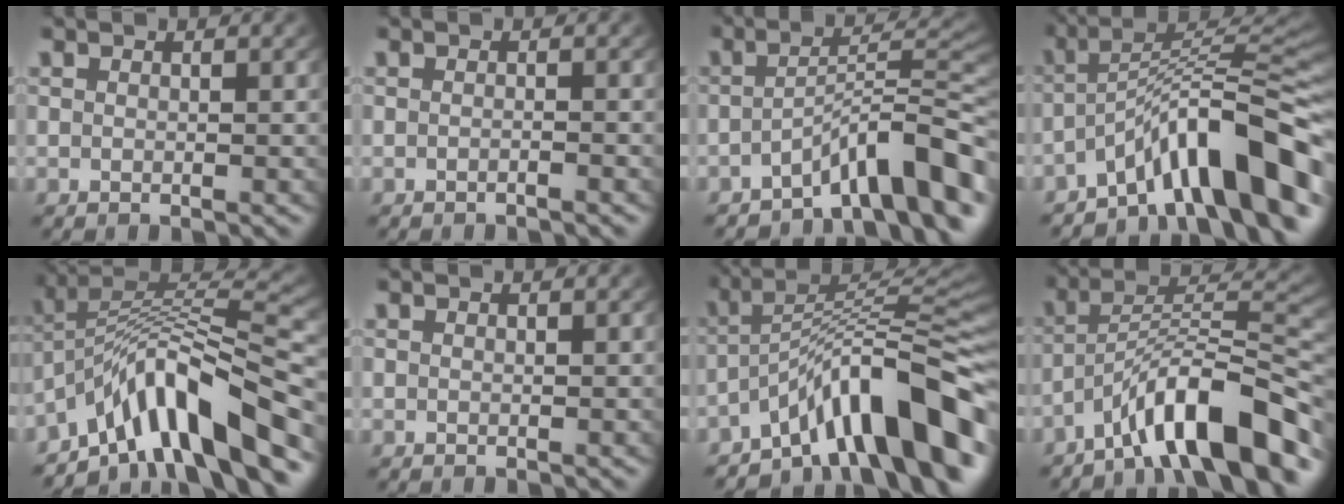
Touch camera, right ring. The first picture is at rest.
{"total": 0.8, "force": [-0.7, -0.3, 0.0], "torque": [-0.004, -0.001, -0.013]}
{"total": 8.1, "force": [-4.8, 2.4, 6.1], "torque": [-0.084, 0.000, -0.071]}
{"total": 11.0, "force": [-4.3, 4.9, 8.9], "torque": [-0.135, -0.009, -0.062]}
{"total": 10.8, "force": [-4.1, 5.6, 8.2], "torque": [-0.128, -0.003, -0.059]}
{"total": 0.0}
{"total": 12.1, "force": [-4.6, 5.7, 9.7], "torque": [-0.147, -0.011, -0.066]}
{"total": 9.2, "force": [-4.4, 3.3, 7.4], "torque": [-0.125, -0.003, -0.063]}